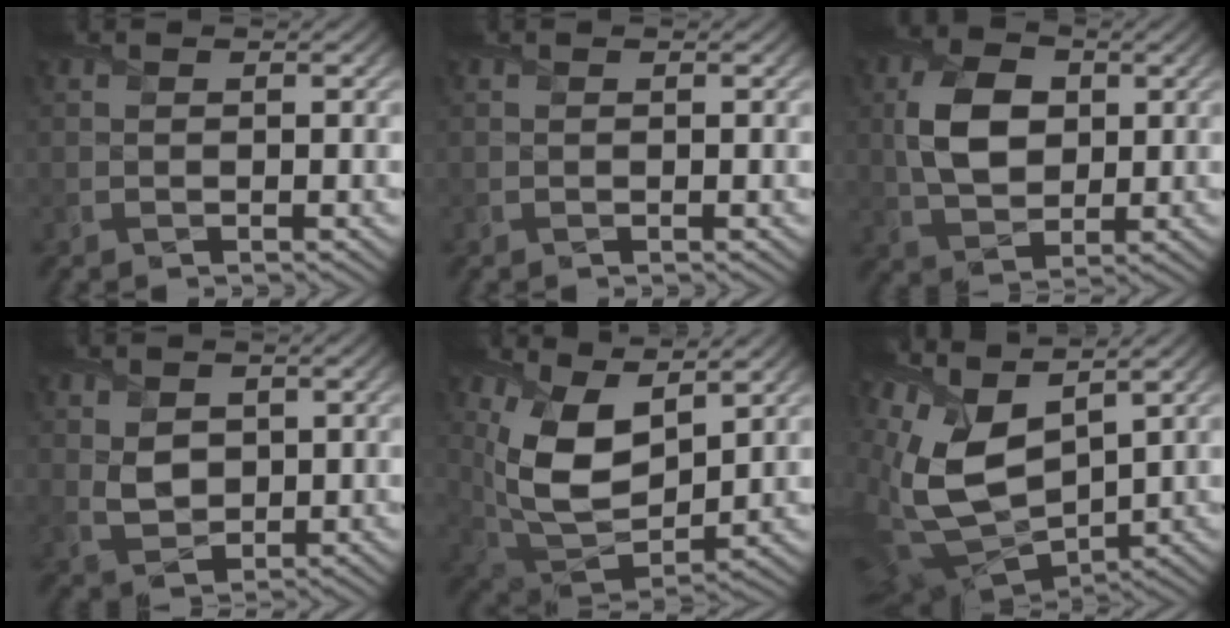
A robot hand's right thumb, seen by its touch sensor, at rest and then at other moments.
{"total": 0.0}
{"total": 7.9, "force": [1.3, 5.4, 5.6], "torque": [-0.123, 0.005, 0.024]}
{"total": 3.9, "force": [1.3, 2.9, 2.2], "torque": [-0.060, -0.004, 0.028]}
{"total": 12.0, "force": [5.2, 6.5, 8.6], "torque": [-0.201, -0.011, 0.104]}
{"total": 14.9, "force": [3.7, 8.3, 11.8], "torque": [-0.296, -0.005, 0.079]}